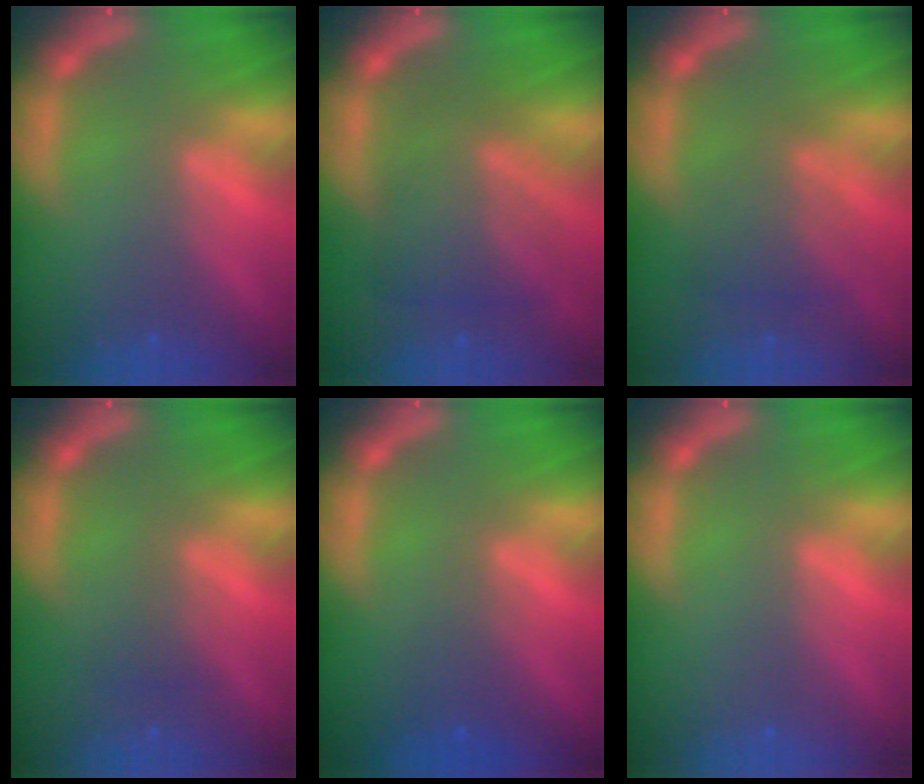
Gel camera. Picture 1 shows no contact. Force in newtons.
{"total": 6.5}
{"total": 3.5}
{"total": 1.5}
{"total": 1.9}
{"total": 0.0}